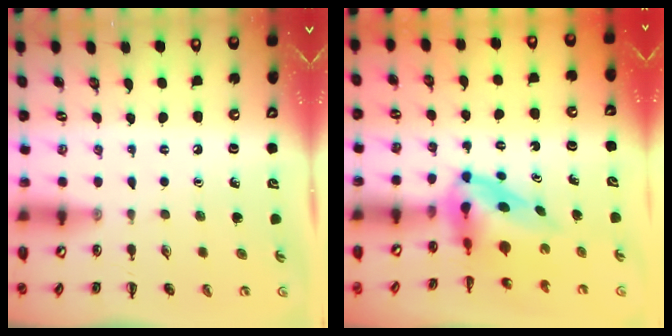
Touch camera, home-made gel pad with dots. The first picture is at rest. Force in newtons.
{"total": 4.6, "press": 4.5, "slide": 1.1}